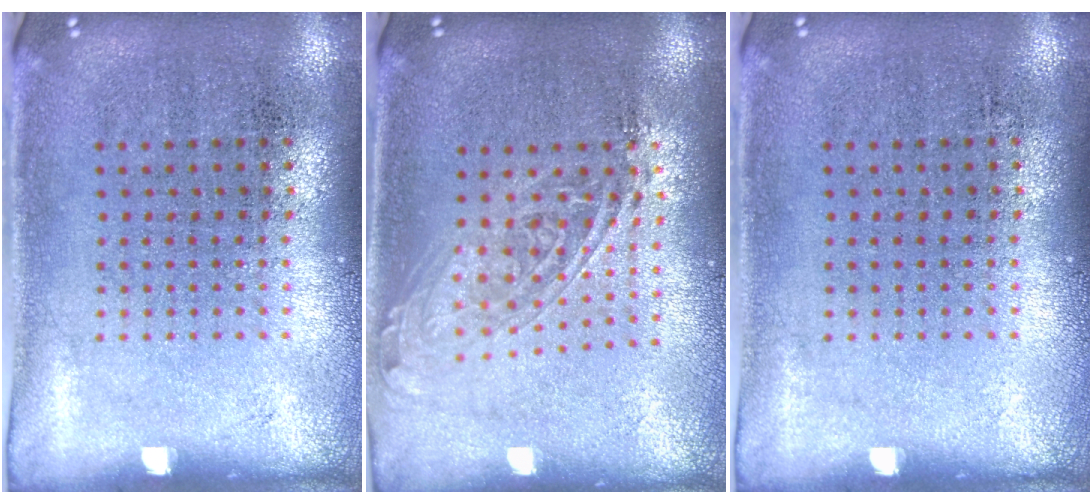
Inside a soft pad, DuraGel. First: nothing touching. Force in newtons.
{"total": 1.7, "press": 1.4, "slide": 0.9}
{"total": 0.0}